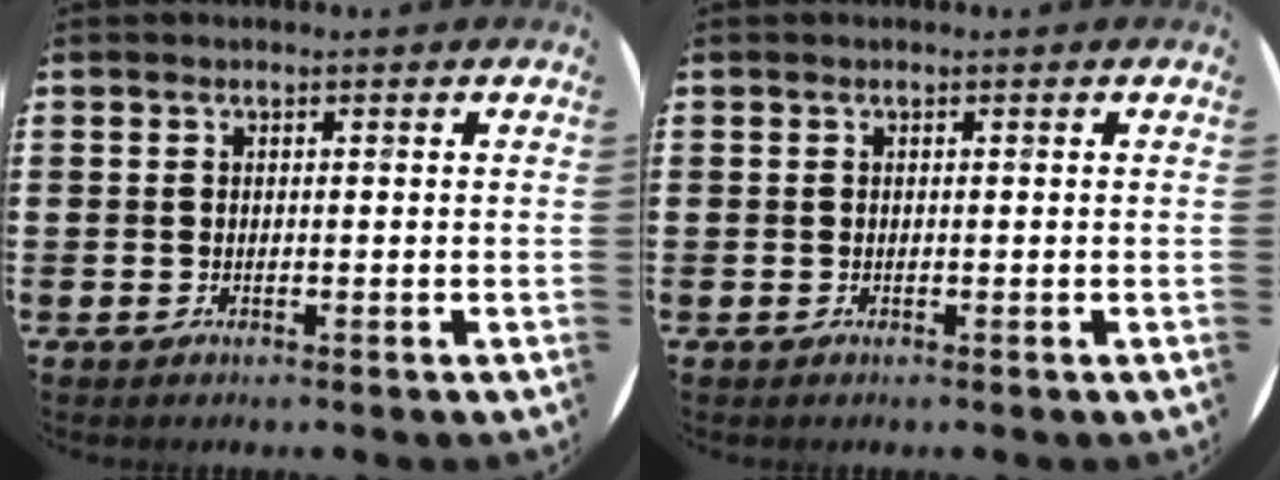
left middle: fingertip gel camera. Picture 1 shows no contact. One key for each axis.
{"total": 0.0}